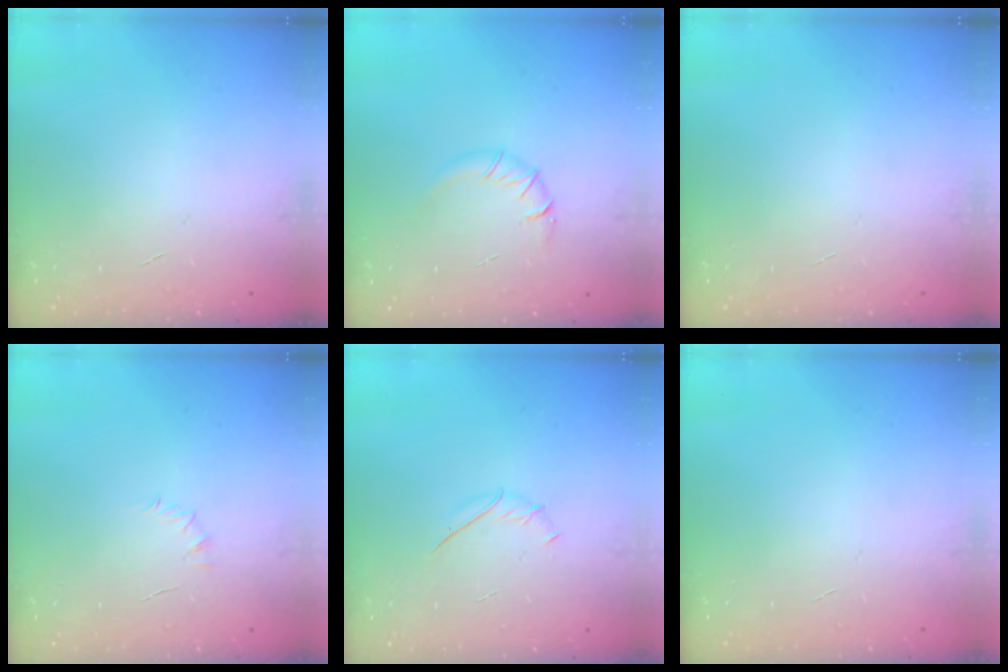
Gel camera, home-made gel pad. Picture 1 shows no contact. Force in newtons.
{"total": 4.6, "press": 4.4, "slide": 1.4}
{"total": 0.0}
{"total": 4.1, "press": 3.9, "slide": 1.3}
{"total": 1.9, "press": 1.8, "slide": 0.6}
{"total": 0.0}